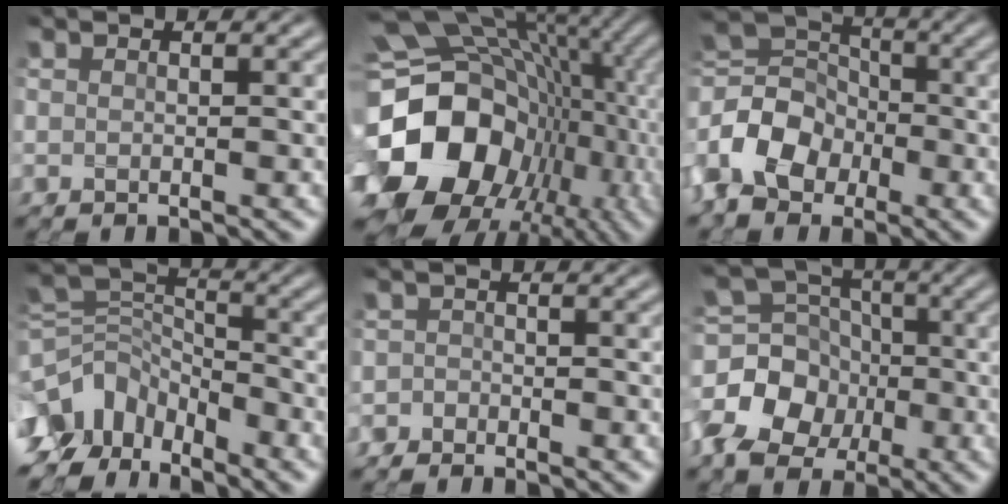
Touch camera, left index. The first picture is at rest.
{"total": 18.6, "force": [-2.5, 14.3, 11.7], "torque": [-0.239, -0.015, -0.024]}
{"total": 7.8, "force": [-3.1, 5.5, 4.5], "torque": [-0.104, 0.005, -0.064]}
{"total": 9.0, "force": [-5.3, 5.6, 4.7], "torque": [-0.108, 0.004, -0.100]}
{"total": 1.5, "force": [-1.1, 1.0, -0.2], "torque": [0.031, 0.012, -0.027]}
{"total": 7.9, "force": [-2.6, 6.1, 4.2], "torque": [-0.085, 0.003, -0.060]}